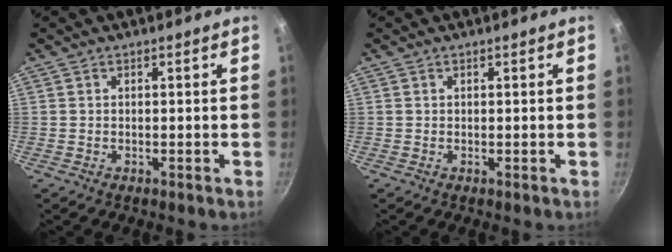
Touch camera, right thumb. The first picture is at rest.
{"total": 0.0}